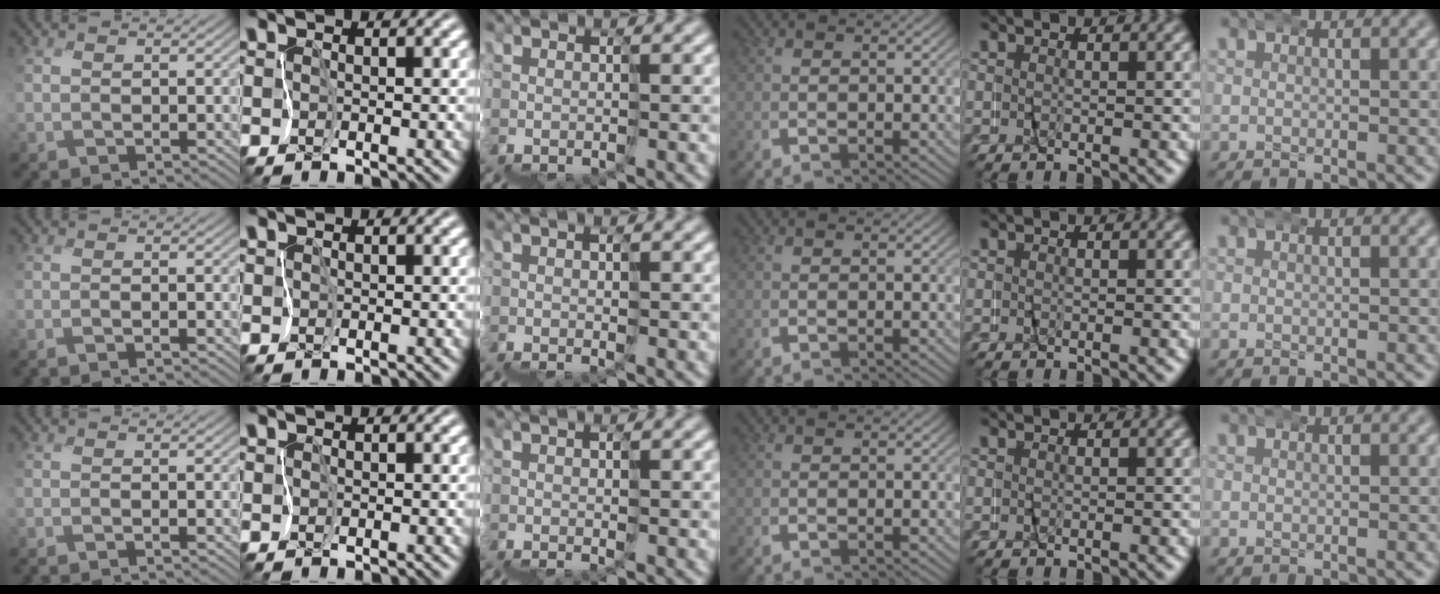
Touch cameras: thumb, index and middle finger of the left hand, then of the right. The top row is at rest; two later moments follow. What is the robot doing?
{"motion": "wrap", "object": "napkin"}